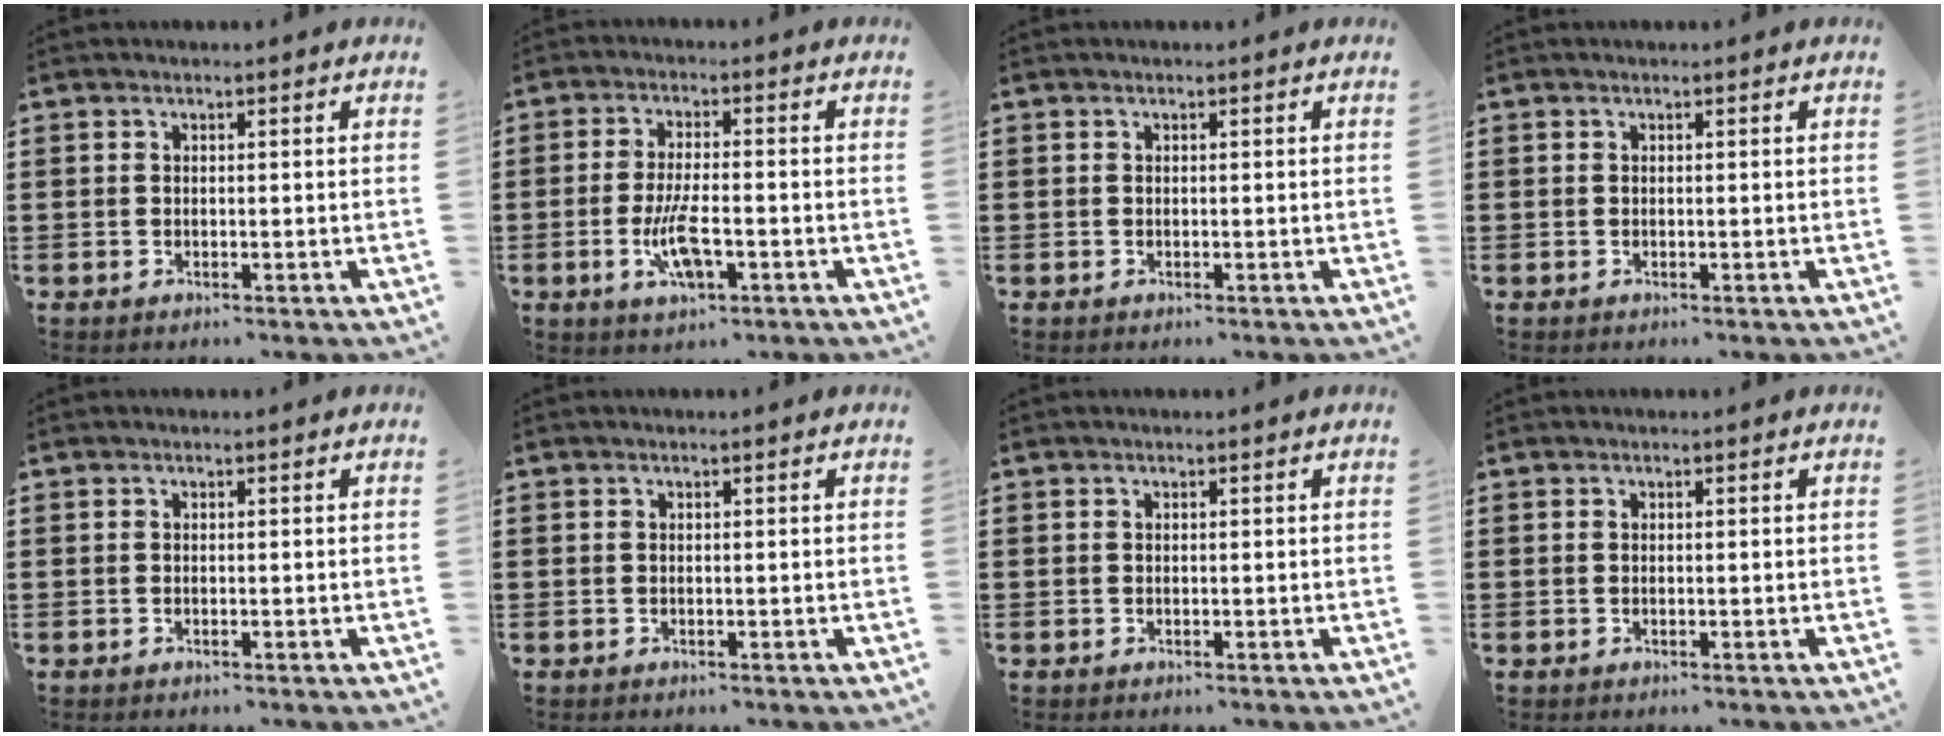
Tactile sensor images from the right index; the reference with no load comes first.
{"total": 6.6, "force": [-2.2, 2.0, 5.9], "torque": [-0.122, -0.006, -0.042]}
{"total": 0.0}
{"total": 0.0}
{"total": 0.0}
{"total": 0.0}
{"total": 0.0}
{"total": 0.0}